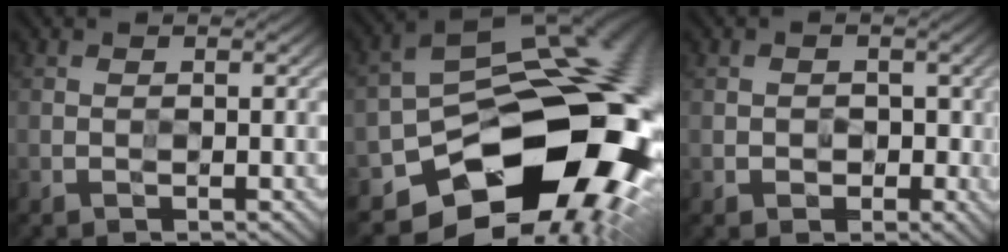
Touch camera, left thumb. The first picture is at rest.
{"total": 18.6, "force": [-6.9, 12.1, 12.4], "torque": [-0.159, -0.031, -0.095]}
{"total": 1.8, "force": [-0.2, 1.7, 0.5], "torque": [-0.007, -0.006, -0.003]}